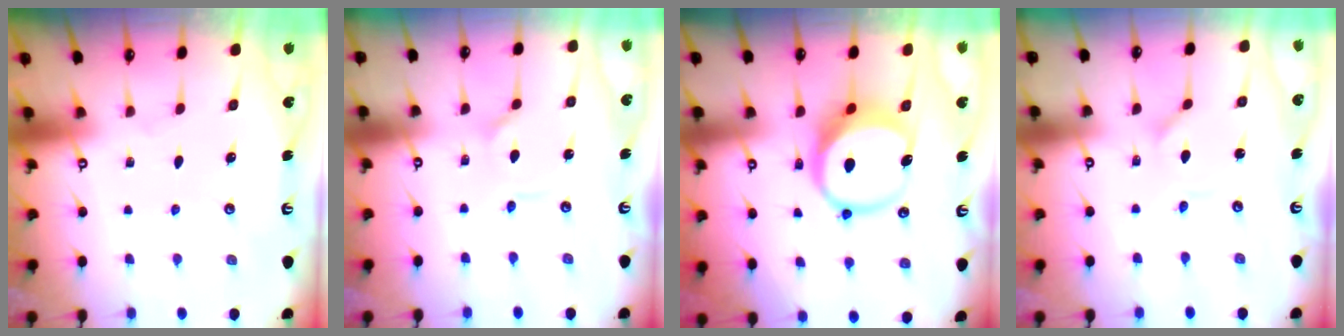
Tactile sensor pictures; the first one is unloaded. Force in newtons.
{"total": 2.6, "press": 2.6, "slide": 0.2}
{"total": 8.8, "press": 8.7, "slide": 1.2}
{"total": 0.8, "press": 0.8, "slide": 0.2}